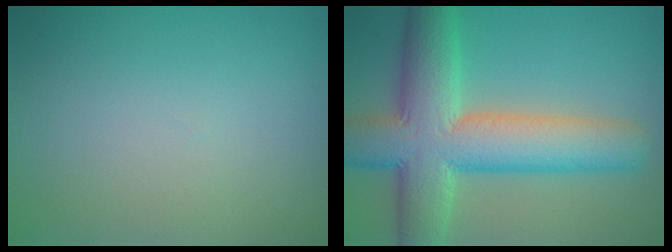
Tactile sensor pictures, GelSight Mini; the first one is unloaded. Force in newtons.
{"total": 10.9, "press": 10.9, "slide": 0.8}